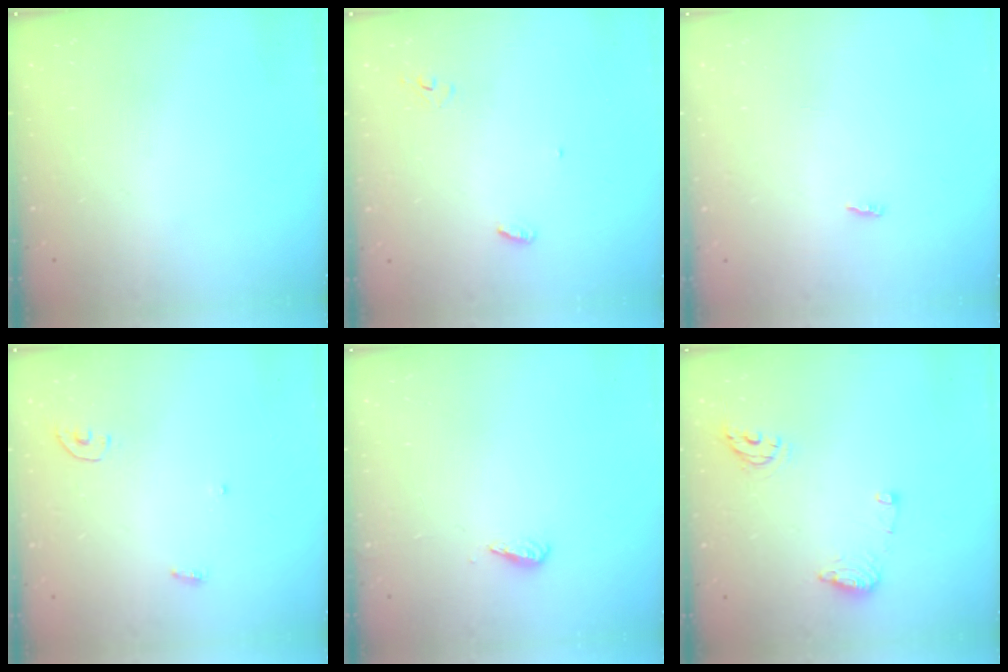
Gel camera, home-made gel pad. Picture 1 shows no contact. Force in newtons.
{"total": 3.5, "press": 3.5, "slide": 0.3}
{"total": 1.9, "press": 1.9, "slide": 0.2}
{"total": 3.8, "press": 3.8, "slide": 0.3}
{"total": 2.7, "press": 2.6, "slide": 0.4}
{"total": 8.1, "press": 8.1, "slide": 0.9}